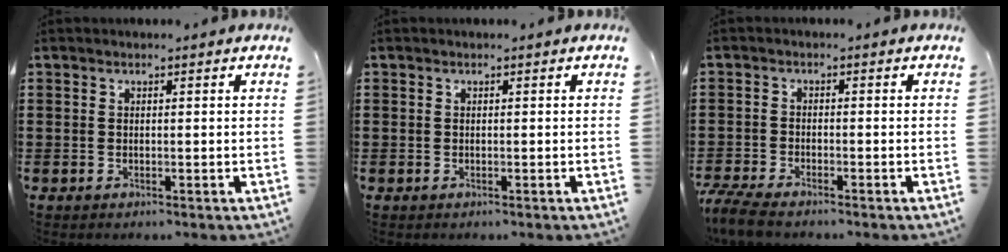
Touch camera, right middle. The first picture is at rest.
{"total": 0.0}
{"total": 3.6, "force": [-3.3, 0.2, 1.3], "torque": [-0.045, -0.010, -0.072]}